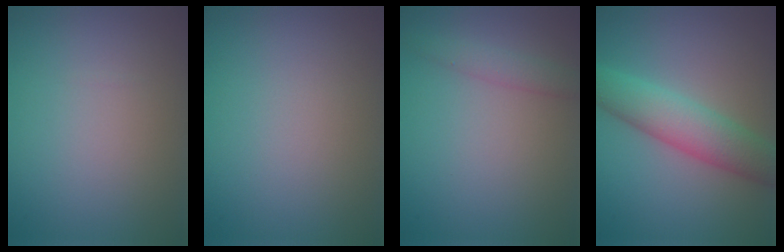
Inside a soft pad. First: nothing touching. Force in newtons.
{"total": 0.0}
{"total": 1.7, "press": 1.7, "slide": 0.0}
{"total": 5.6, "press": 5.6, "slide": 0.3}